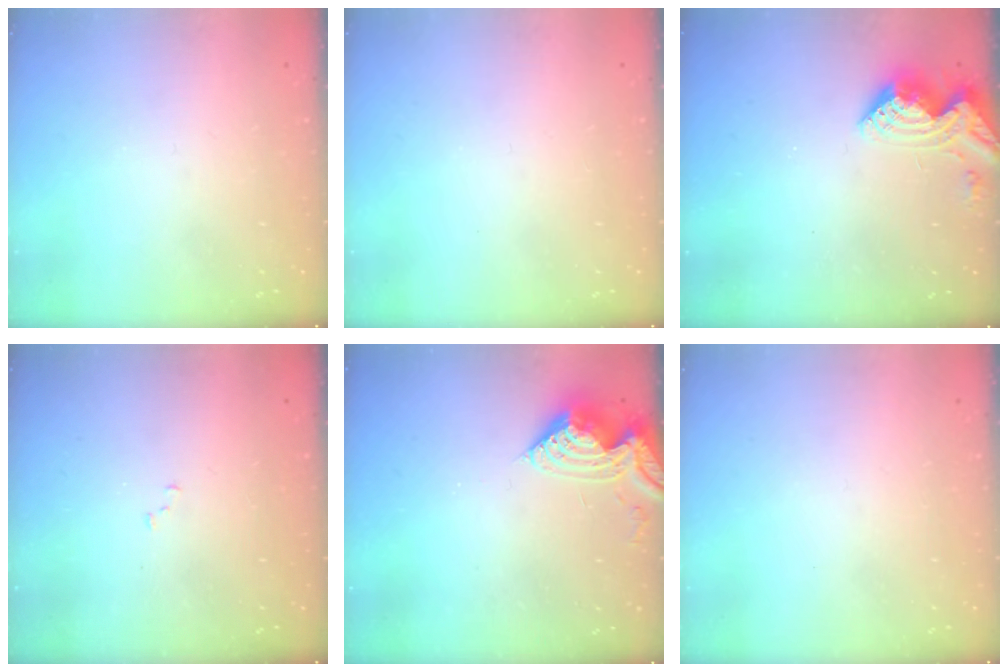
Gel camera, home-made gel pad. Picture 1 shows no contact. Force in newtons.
{"total": 0.0}
{"total": 11.1, "press": 11.1, "slide": 0.8}
{"total": 6.7, "press": 6.6, "slide": 0.8}
{"total": 9.5, "press": 9.5, "slide": 1.0}
{"total": 0.0}